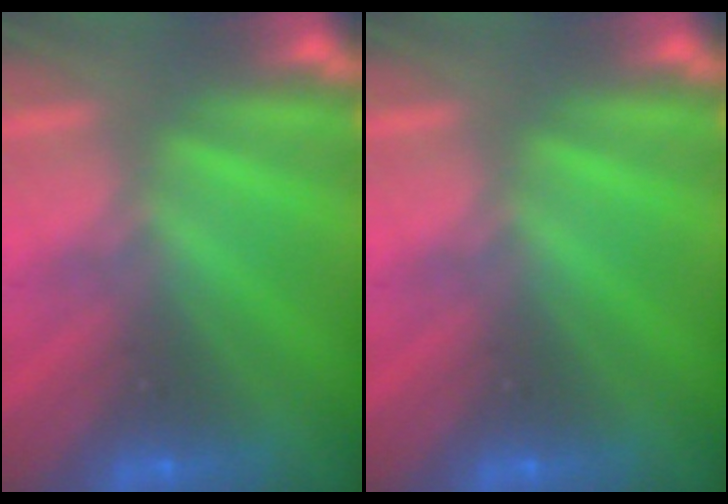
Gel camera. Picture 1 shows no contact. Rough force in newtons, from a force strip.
{"total": 0.0}